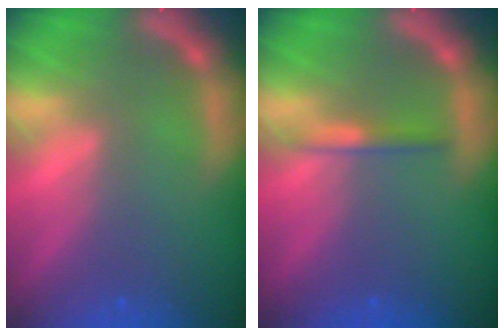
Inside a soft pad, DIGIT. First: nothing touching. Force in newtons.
{"total": 1.4}